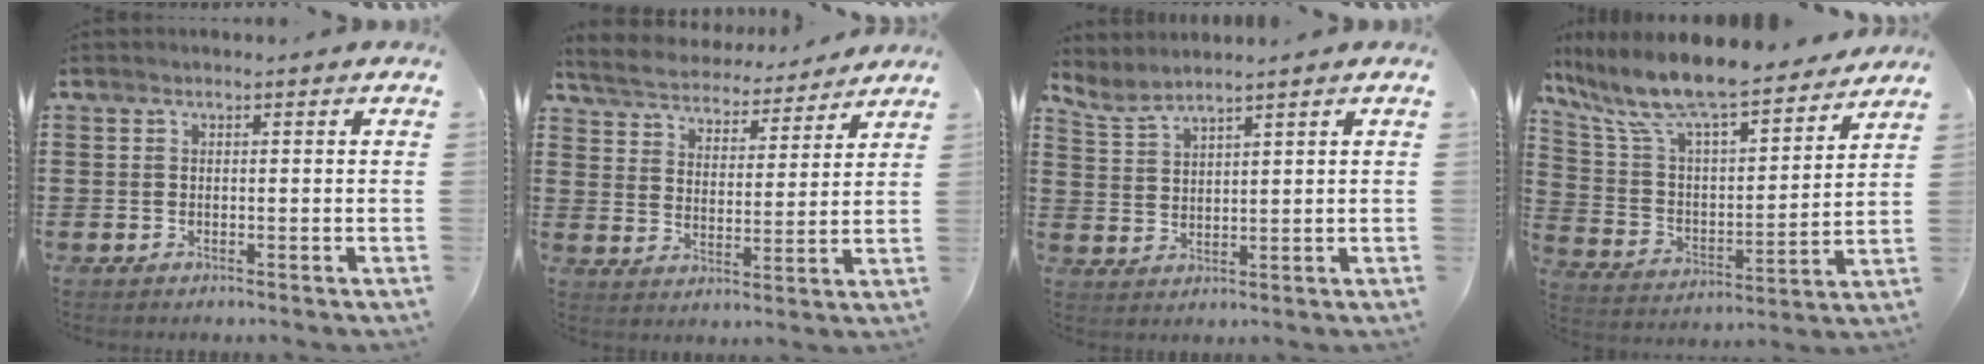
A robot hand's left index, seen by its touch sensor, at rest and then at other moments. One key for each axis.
{"total": 4.7, "fx": 4.7, "fy": 0.1, "fz": 0.1, "tx": -0.030, "ty": -0.036, "tz": 0.077}
{"total": 3.5, "fx": 3.2, "fy": 0.4, "fz": 1.3, "tx": -0.036, "ty": -0.010, "tz": 0.059}
{"total": 10.2, "fx": 9.1, "fy": 0.8, "fz": 4.5, "tx": -0.127, "ty": -0.067, "tz": 0.154}